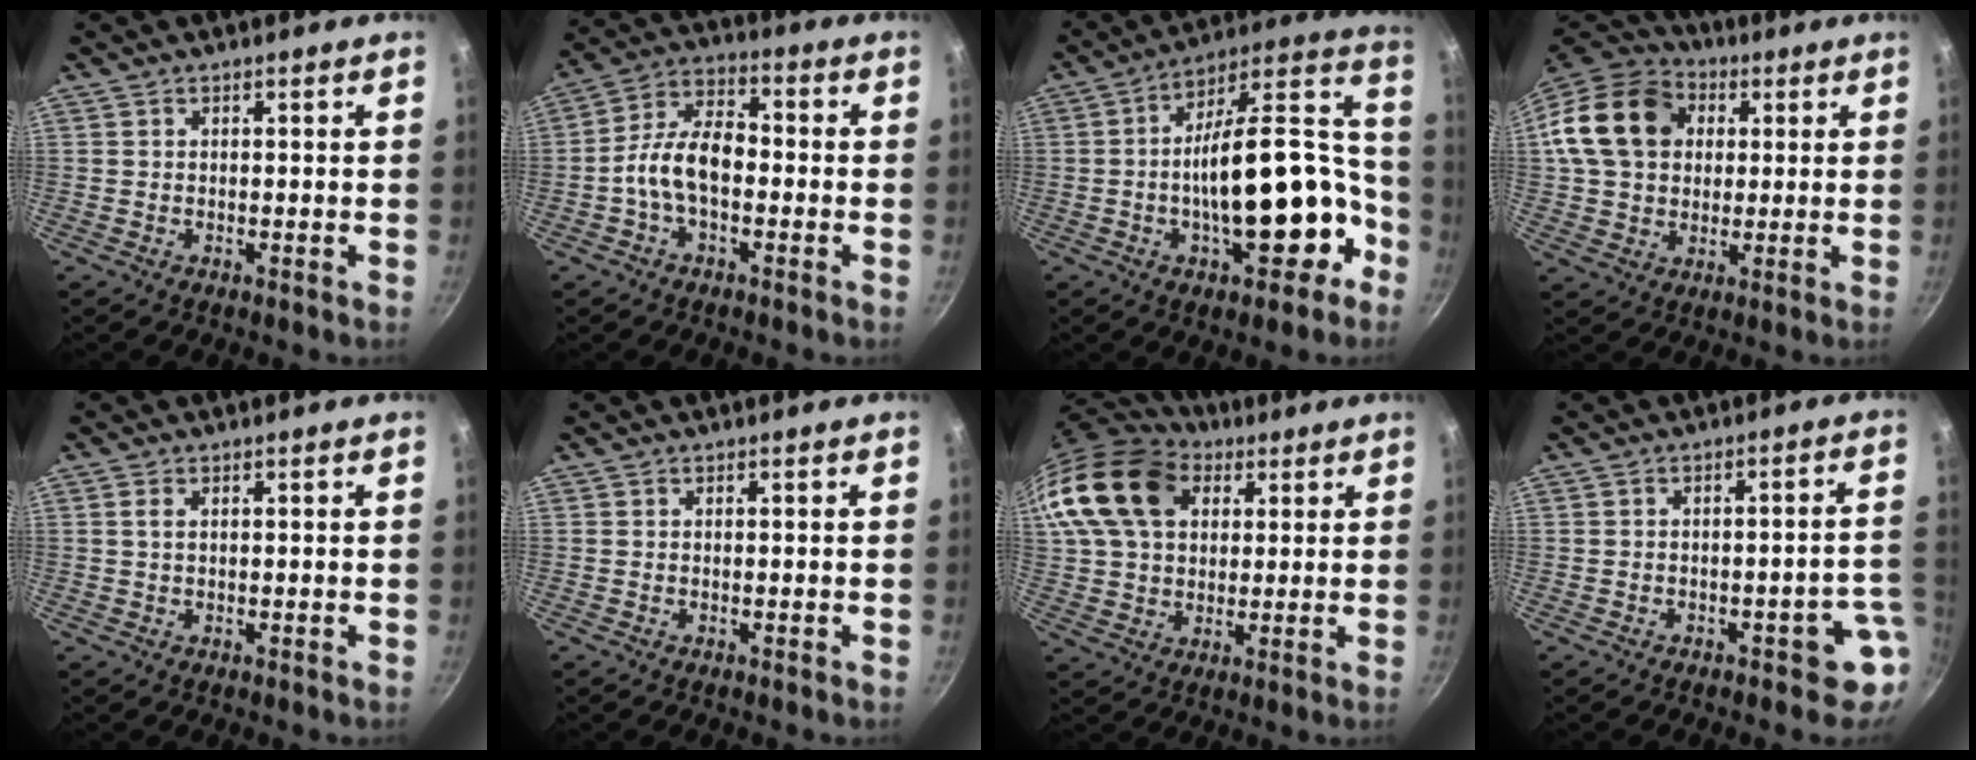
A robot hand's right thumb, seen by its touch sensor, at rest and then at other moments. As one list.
[{"total": 10.1, "force": [-2.0, 5.9, 8.0], "torque": [-0.128, 0.043, -0.051]}, {"total": 24.8, "force": [-6.8, 12.1, 20.6], "torque": [-0.263, 0.079, -0.094]}, {"total": 18.4, "force": [3.8, 14.4, 10.7], "torque": [-0.184, 0.027, 0.056]}, {"total": 1.5, "force": [0.4, 0.9, 1.1], "torque": [-0.021, 0.002, 0.007]}, {"total": 0.0}, {"total": 20.9, "force": [7.2, 14.9, 12.7], "torque": [-0.247, 0.017, 0.124]}, {"total": 5.8, "force": [-2.2, 2.8, 4.5], "torque": [-0.008, 0.030, -0.021]}]